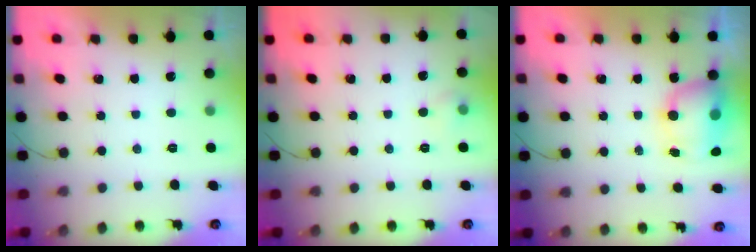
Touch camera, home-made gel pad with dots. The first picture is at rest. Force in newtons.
{"total": 4.5, "press": 4.2, "slide": 1.6}
{"total": 7.5, "press": 7.4, "slide": 0.9}